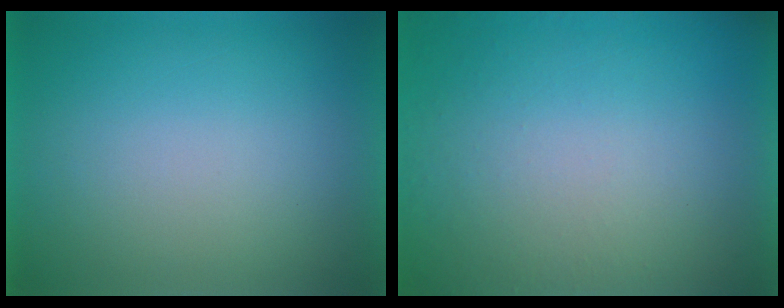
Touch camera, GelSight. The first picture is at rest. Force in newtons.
{"total": 5.0}